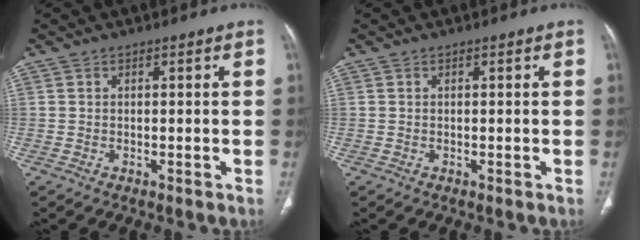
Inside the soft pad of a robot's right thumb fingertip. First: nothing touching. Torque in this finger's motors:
{"motor_torque": [-0.01, 0.19, -0.04, 0.03, 0.02]}